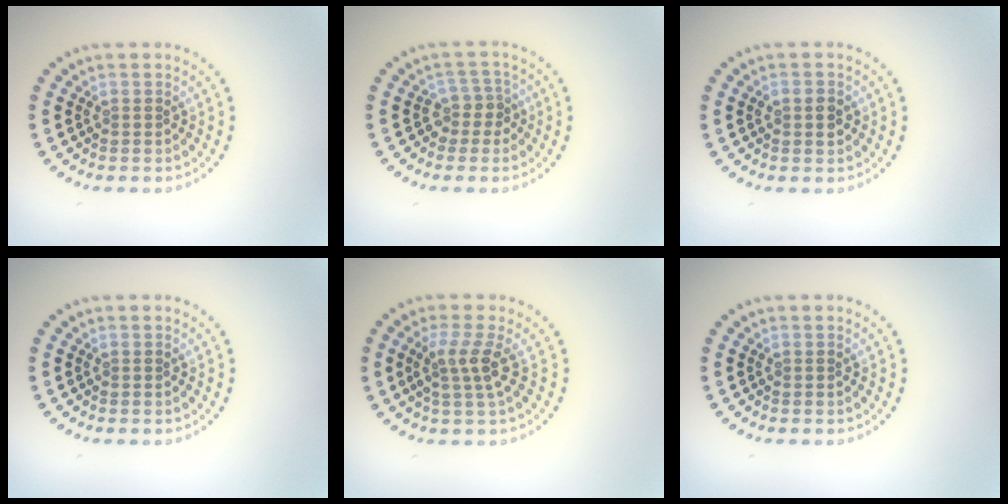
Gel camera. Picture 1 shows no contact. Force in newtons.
{"total": 2.1, "press": 1.7, "slide": 1.3}
{"total": 1.6, "press": 1.6, "slide": 0.2}
{"total": 0.0}
{"total": 2.7, "press": 2.0, "slide": 1.8}
{"total": 0.0}